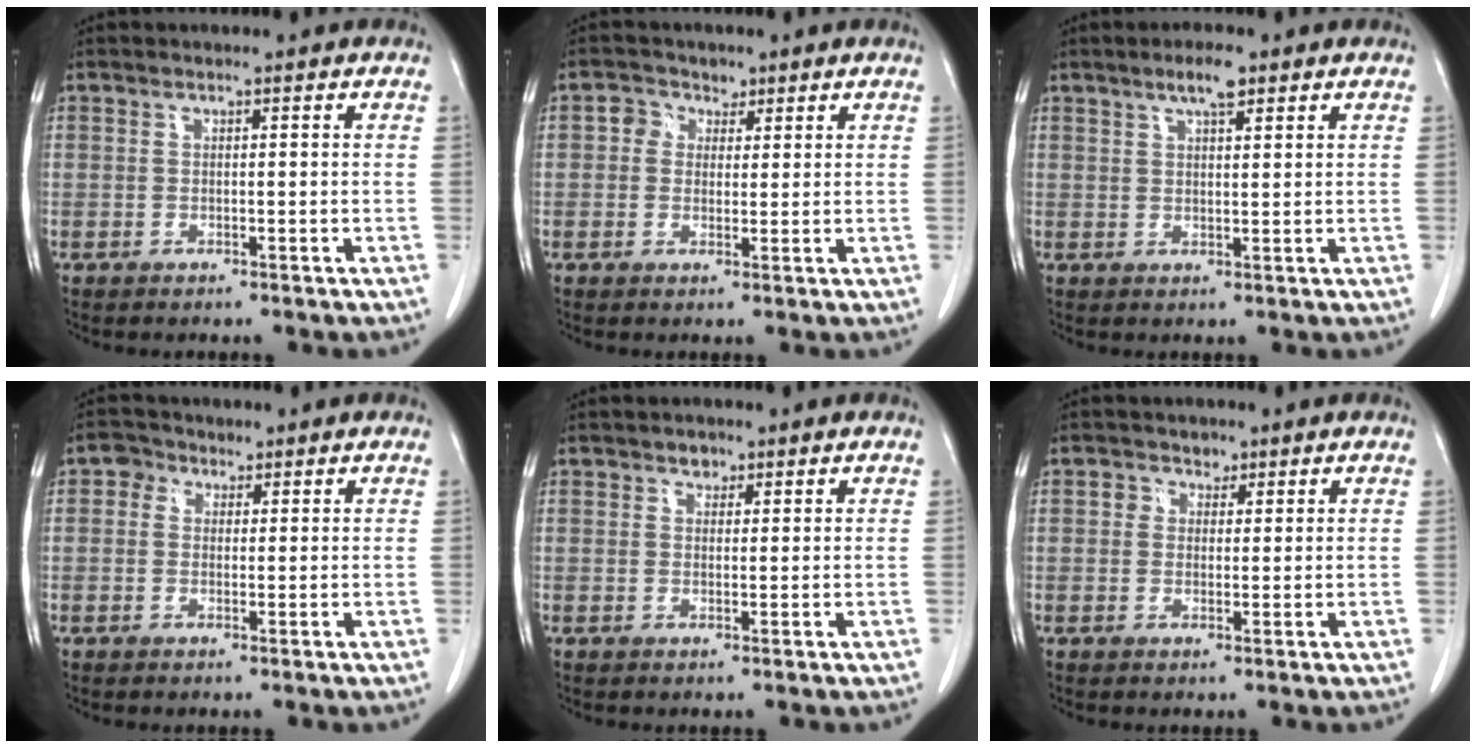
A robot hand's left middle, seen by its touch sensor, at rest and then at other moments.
{"total": 3.1, "force": [1.4, 2.7, 0.8], "torque": [-0.017, 0.011, 0.023]}
{"total": 3.9, "force": [2.6, 0.8, 2.8], "torque": [-0.052, 0.004, 0.044]}
{"total": 2.5, "force": [1.2, 2.0, 0.7], "torque": [-0.011, 0.006, 0.015]}
{"total": 1.5, "force": [1.1, 1.0, 0.4], "torque": [-0.005, -0.003, 0.016]}
{"total": 2.1, "force": [1.1, 1.8, 0.4], "torque": [0.000, 0.000, 0.013]}